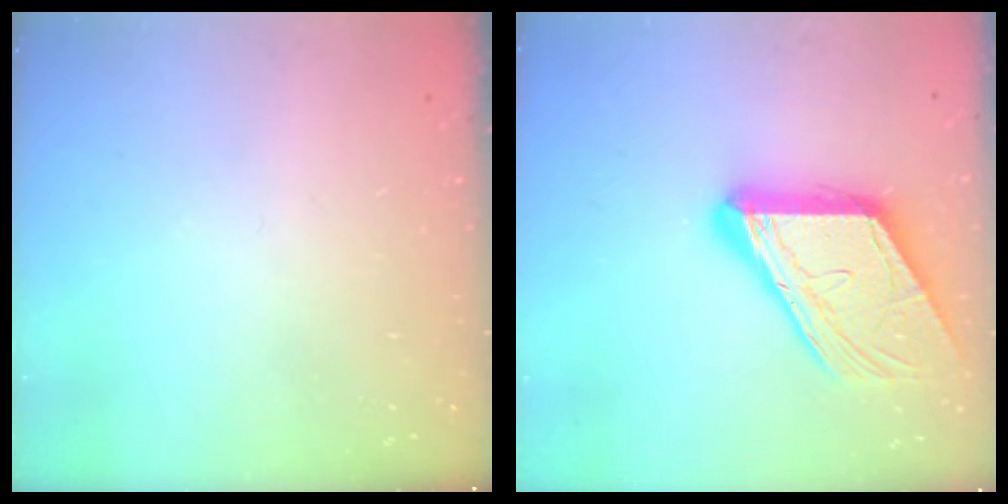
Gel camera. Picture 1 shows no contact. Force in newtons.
{"total": 17.8, "press": 17.7, "slide": 1.8}